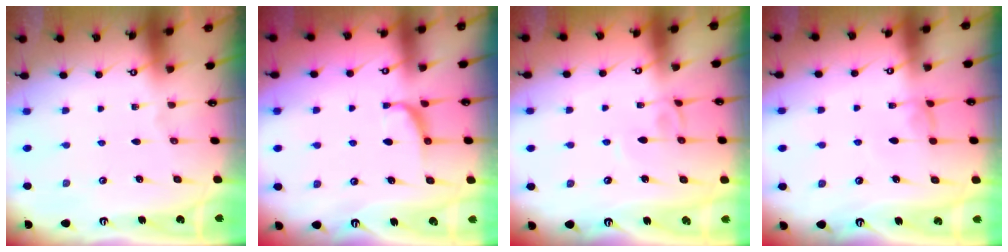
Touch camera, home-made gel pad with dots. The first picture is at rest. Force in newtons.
{"total": 0.9, "press": 0.8, "slide": 0.4}
{"total": 3.8, "press": 3.8, "slide": 0.2}
{"total": 1.1, "press": 1.0, "slide": 0.5}